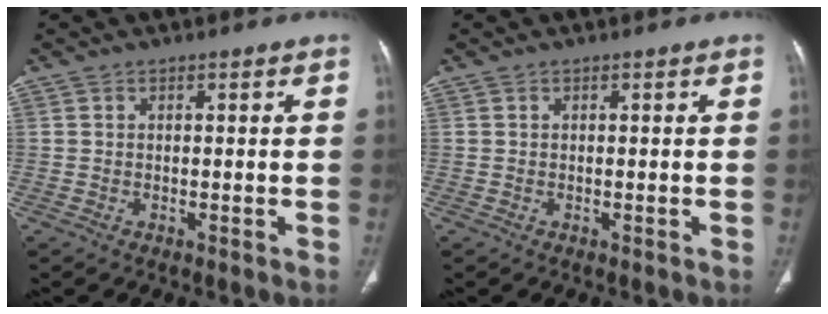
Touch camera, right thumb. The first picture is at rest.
{"total": 0.0}